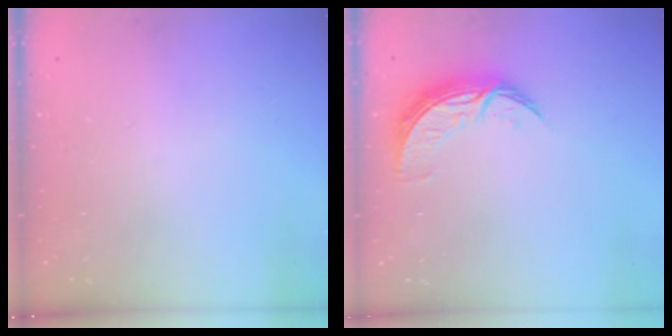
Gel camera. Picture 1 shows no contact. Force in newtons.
{"total": 8.7, "press": 8.7, "slide": 0.4}